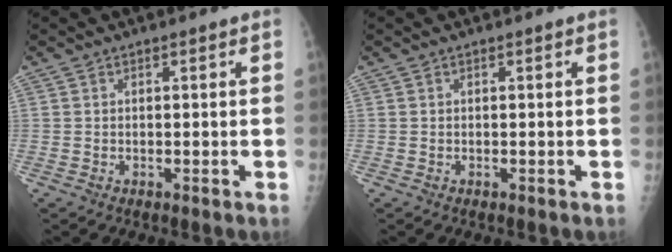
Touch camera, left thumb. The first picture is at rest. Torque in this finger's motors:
{"motor_torque": [-0.01, 0.02, 0.00, 0.00, 0.00]}